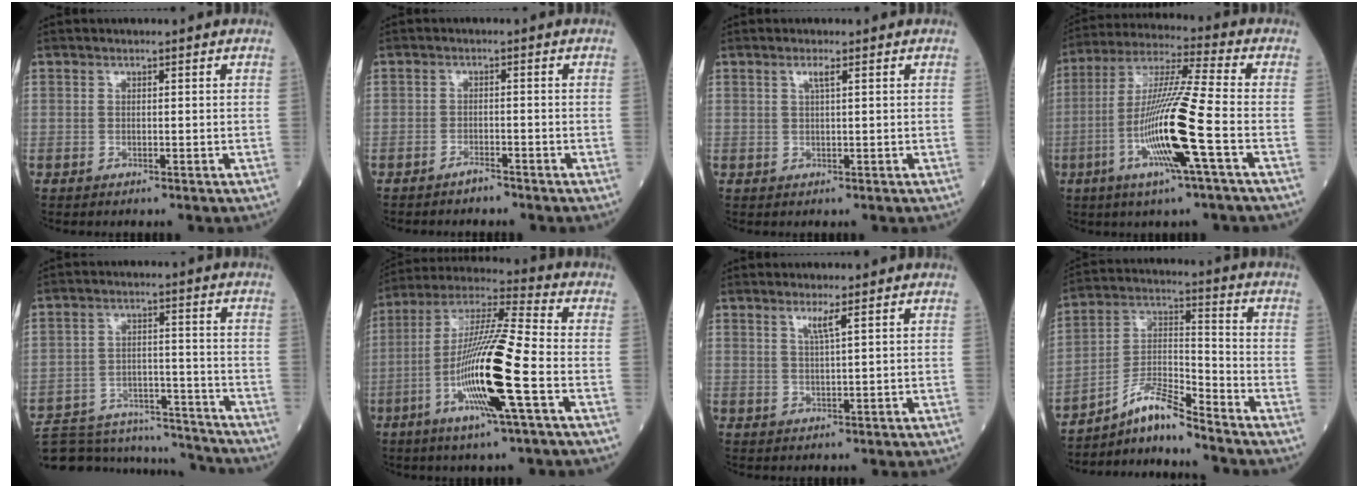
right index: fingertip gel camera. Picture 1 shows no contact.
{"total": 1.5, "force": [-1.4, 0.2, 0.4], "torque": [-0.010, -0.001, -0.021]}
{"total": 1.3, "force": [0.6, -0.2, 1.1], "torque": [-0.026, 0.001, 0.011]}
{"total": 15.1, "force": [-4.5, -0.7, 14.4], "torque": [-0.289, -0.009, -0.092]}
{"total": 20.0, "force": [-19.0, 4.0, 4.7], "torque": [-0.109, 0.009, -0.272]}
{"total": 16.8, "force": [-5.0, 0.1, 16.0], "torque": [-0.316, -0.011, -0.099]}
{"total": 2.1, "force": [1.2, -0.5, 1.6], "torque": [-0.035, -0.006, 0.026]}
{"total": 8.3, "force": [-7.3, -0.1, 3.9], "torque": [-0.085, 0.007, -0.131]}